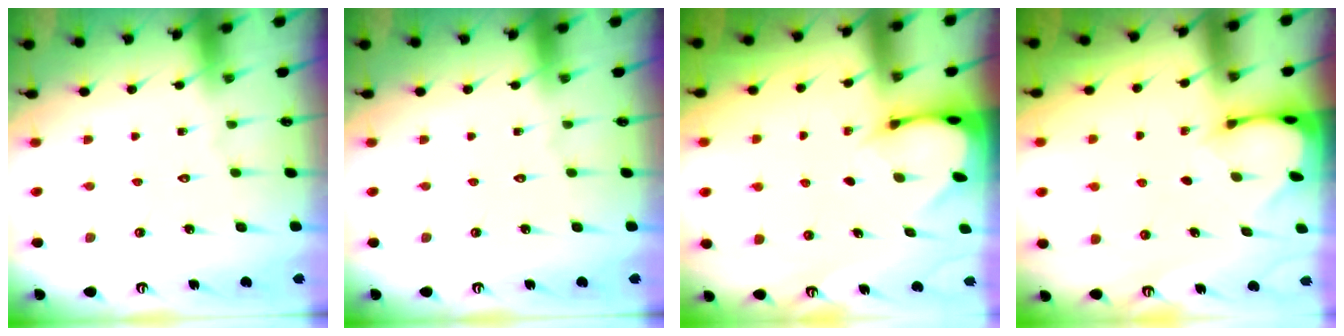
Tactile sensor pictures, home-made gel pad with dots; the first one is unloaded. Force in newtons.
{"total": 0.0}
{"total": 2.0, "press": 2.0, "slide": 0.1}
{"total": 2.7, "press": 2.7, "slide": 0.3}